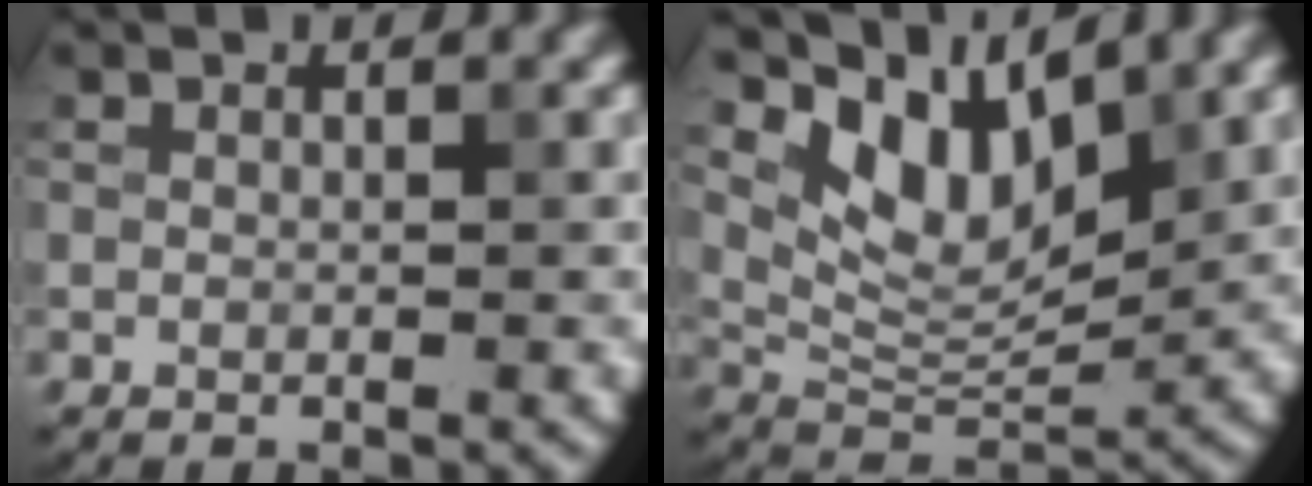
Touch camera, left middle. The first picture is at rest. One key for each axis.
{"total": 6.7, "fx": 4.2, "fy": 3.0, "fz": 4.3, "tx": -0.078, "ty": -0.008, "tz": 0.073}